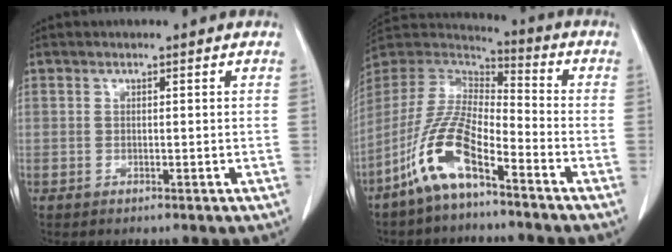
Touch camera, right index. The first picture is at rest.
{"total": 12.3, "force": [-7.3, 3.0, 9.4], "torque": [-0.206, -0.003, -0.146]}